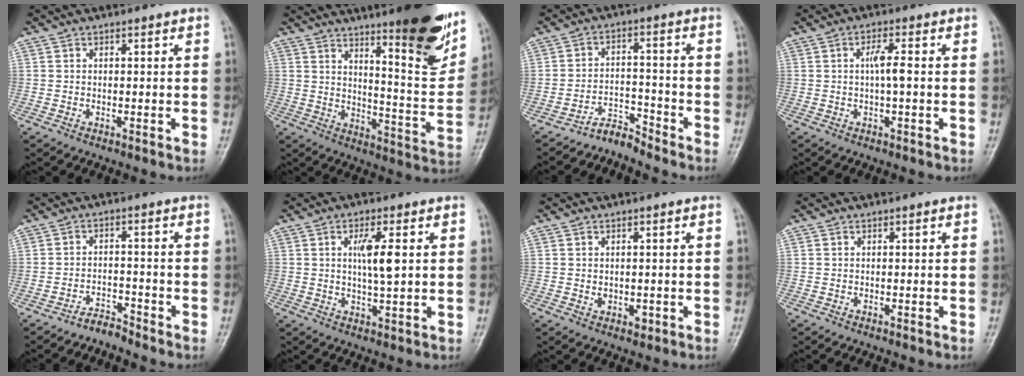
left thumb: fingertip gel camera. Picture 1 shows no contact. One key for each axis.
{"total": 19.4, "fx": 12.3, "fy": 3.8, "fz": 14.6, "tx": -0.159, "ty": -0.076, "tz": 0.179}
{"total": 4.2, "fx": -4.2, "fy": 0.2, "fz": -0.2, "tx": 0.013, "ty": 0.043, "tz": -0.076}
{"total": 3.3, "fx": 0.0, "fy": 0.7, "fz": 3.2, "tx": -0.066, "ty": 0.007, "tz": -0.003}
{"total": 2.7, "fx": -2.7, "fy": 0.3, "fz": -0.2, "tx": 0.012, "ty": 0.021, "tz": -0.048}
{"total": 5.9, "fx": 1.3, "fy": 1.4, "fz": 5.6, "tx": -0.101, "ty": -0.006, "tz": 0.023}
{"total": 1.9, "fx": -0.1, "fy": 1.4, "fz": 1.2, "tx": -0.014, "ty": -0.002, "tz": 0.005}
{"total": 0.0}